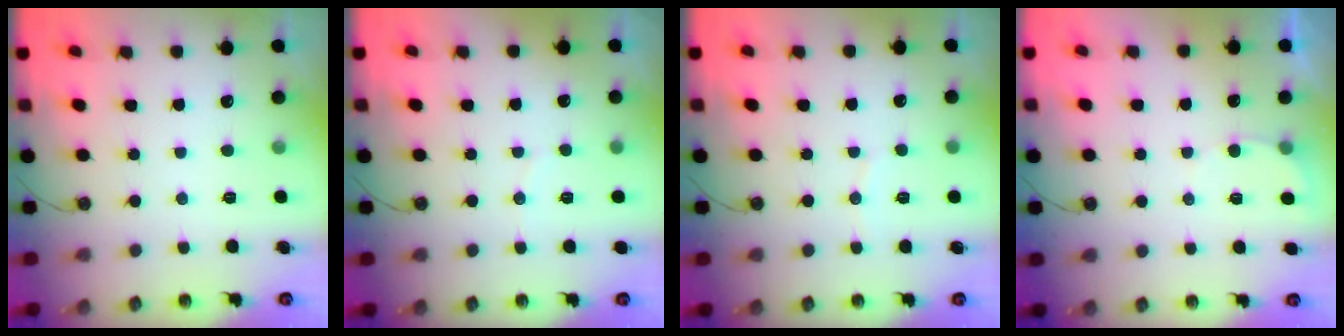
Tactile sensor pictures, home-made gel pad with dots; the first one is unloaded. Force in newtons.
{"total": 2.0, "press": 1.8, "slide": 0.9}
{"total": 4.0, "press": 3.9, "slide": 0.3}
{"total": 3.9, "press": 3.9, "slide": 0.4}